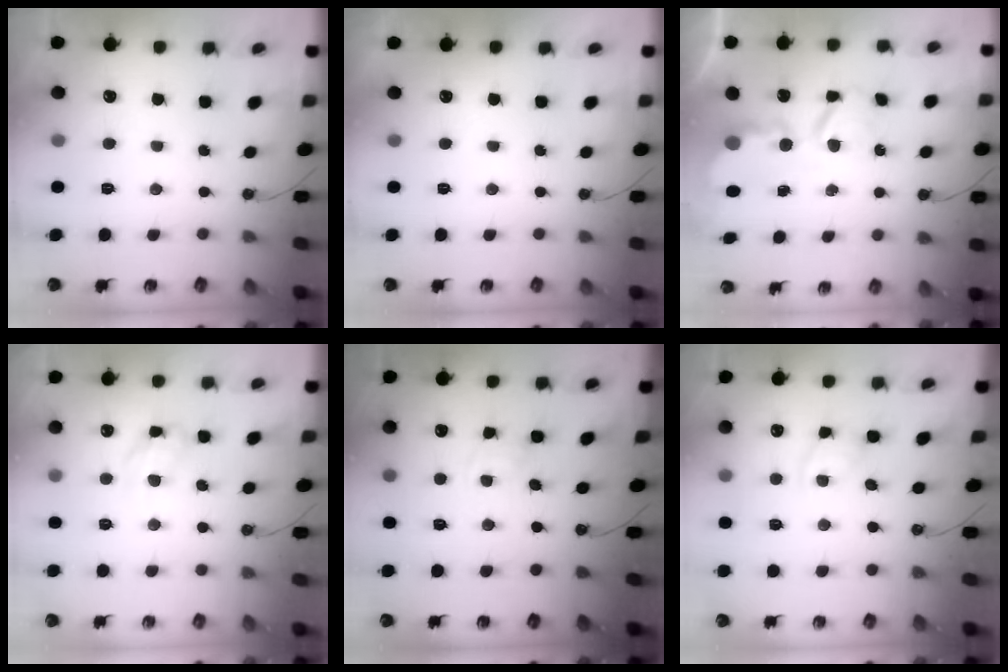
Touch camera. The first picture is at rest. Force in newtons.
{"total": 0.0}
{"total": 6.0, "press": 6.0, "slide": 0.4}
{"total": 10.9, "press": 10.9, "slide": 0.9}
{"total": 1.9, "press": 1.8, "slide": 0.3}
{"total": 2.7, "press": 2.7, "slide": 0.4}